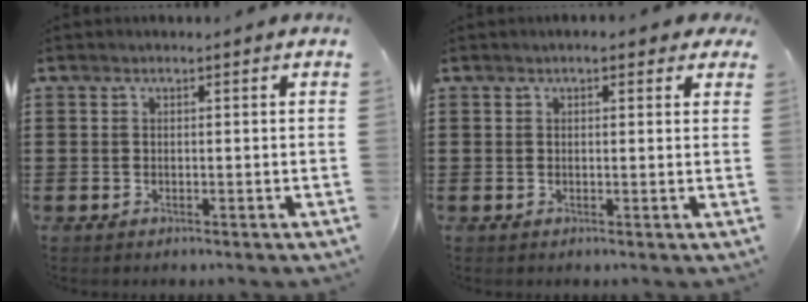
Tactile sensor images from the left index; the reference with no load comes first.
{"total": 1.4, "force": [0.7, 0.7, 1.0], "torque": [-0.022, 0.008, 0.010]}